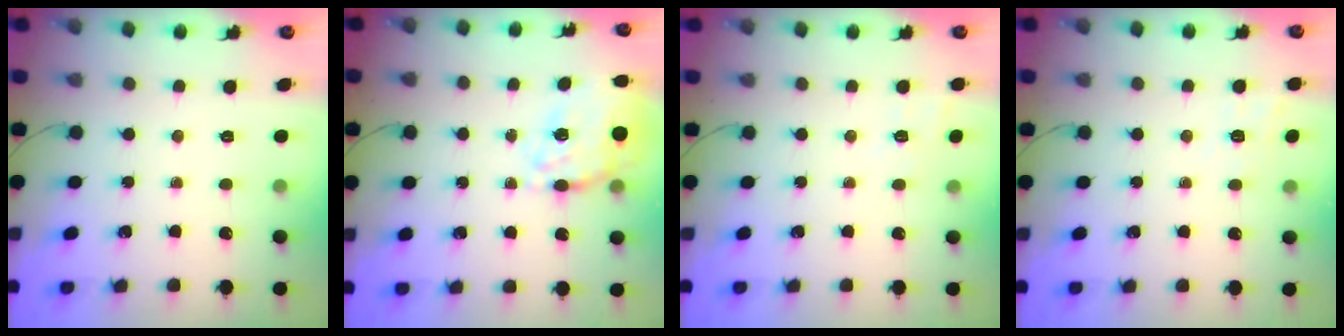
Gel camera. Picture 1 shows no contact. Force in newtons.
{"total": 12.8, "press": 12.0, "slide": 4.6}
{"total": 7.4, "press": 7.1, "slide": 1.9}
{"total": 2.3, "press": 0.6, "slide": 2.2}